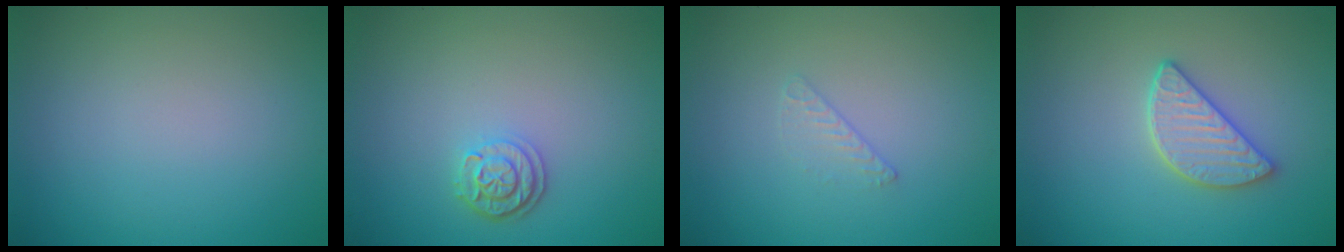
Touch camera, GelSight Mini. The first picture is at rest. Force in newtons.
{"total": 2.4, "press": 2.1, "slide": 1.2}
{"total": 0.6, "press": 0.3, "slide": 0.5}
{"total": 3.2, "press": 3.0, "slide": 1.2}